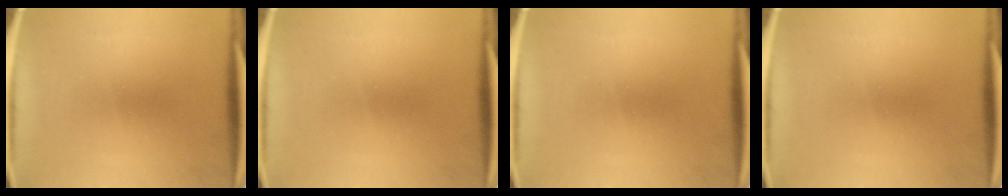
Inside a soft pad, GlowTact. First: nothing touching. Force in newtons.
{"total": 0.0}
{"total": 0.0}
{"total": 0.0}